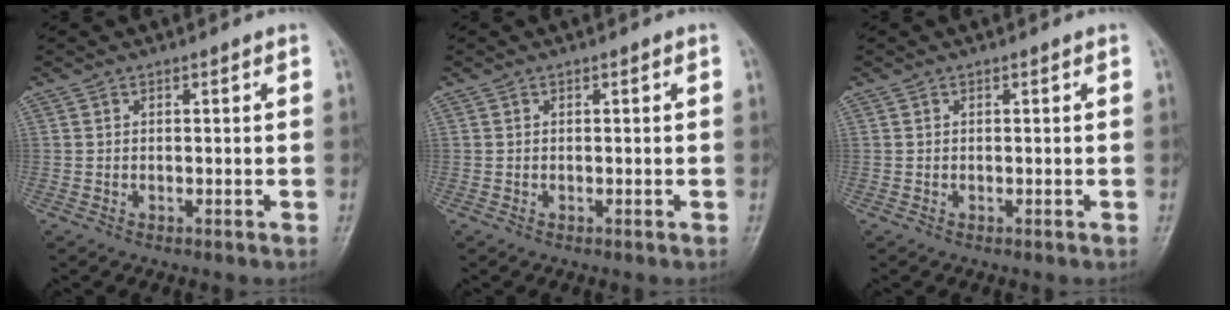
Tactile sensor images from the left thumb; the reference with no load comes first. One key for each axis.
{"total": 0.0}
{"total": 0.0}